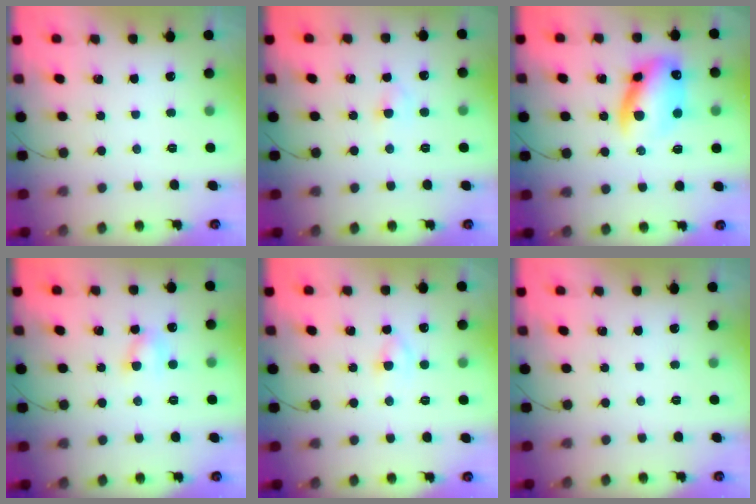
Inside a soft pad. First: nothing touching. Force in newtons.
{"total": 2.9, "press": 2.7, "slide": 0.9}
{"total": 13.1, "press": 12.8, "slide": 2.8}
{"total": 4.6, "press": 4.5, "slide": 0.8}
{"total": 3.3, "press": 3.0, "slide": 1.3}
{"total": 0.0}